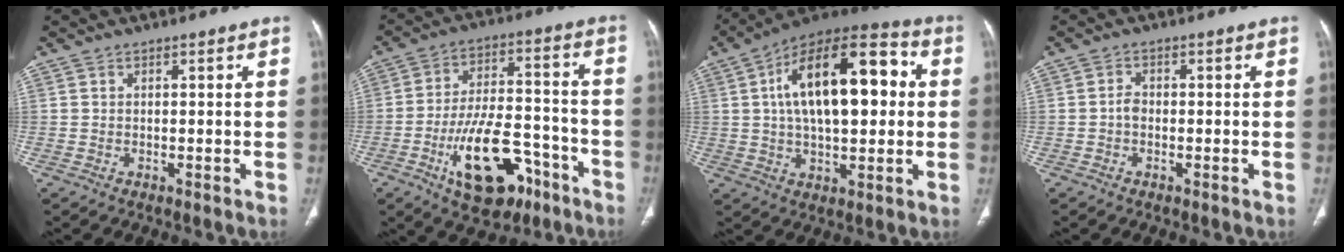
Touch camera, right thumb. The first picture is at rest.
{"total": 17.1, "force": [-8.4, 8.6, 12.2], "torque": [-0.177, 0.058, -0.125]}
{"total": 21.8, "force": [3.6, 10.2, 19.0], "torque": [-0.288, 0.024, 0.049]}
{"total": 1.7, "force": [-0.5, 1.2, 1.1], "torque": [-0.014, 0.005, -0.013]}